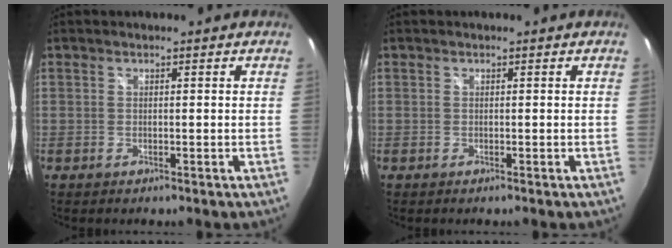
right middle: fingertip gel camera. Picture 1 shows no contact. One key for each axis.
{"total": 0.0}